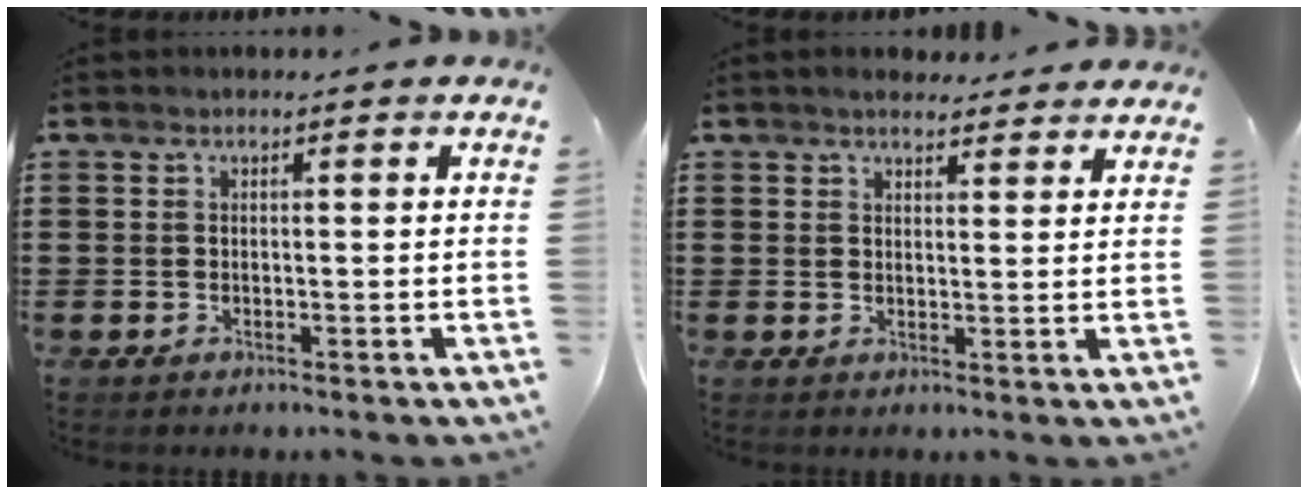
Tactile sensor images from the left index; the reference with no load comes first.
{"total": 2.8, "force": [2.7, 0.6, 0.6], "torque": [-0.017, -0.001, 0.050]}